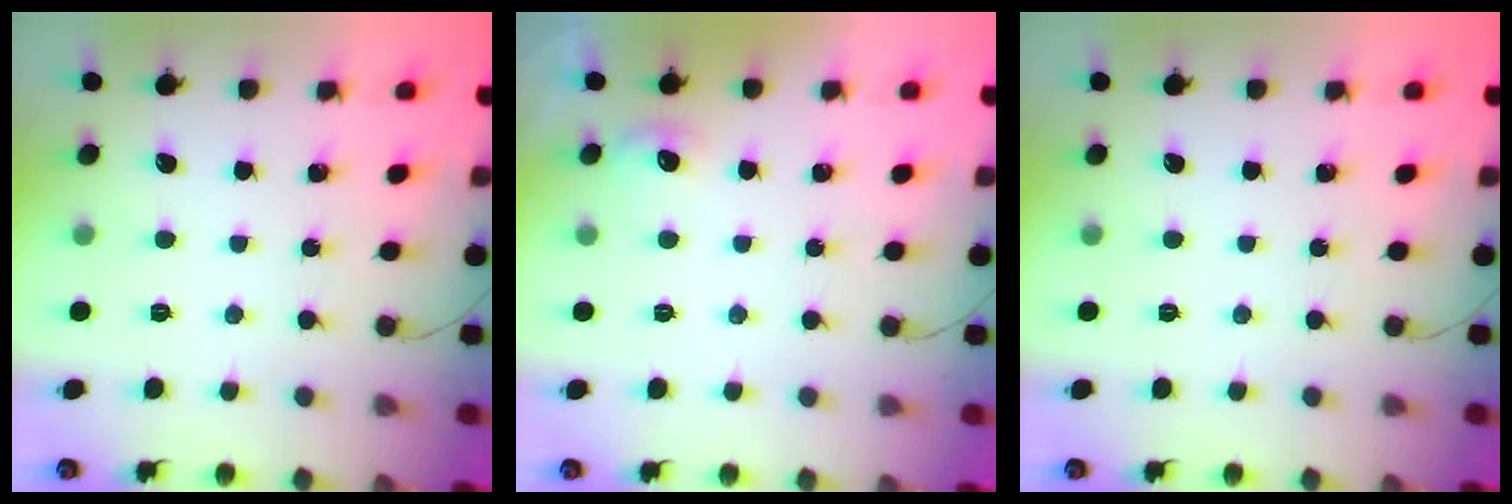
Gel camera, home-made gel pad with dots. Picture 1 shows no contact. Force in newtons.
{"total": 7.5, "press": 5.3, "slide": 5.3}
{"total": 0.0}